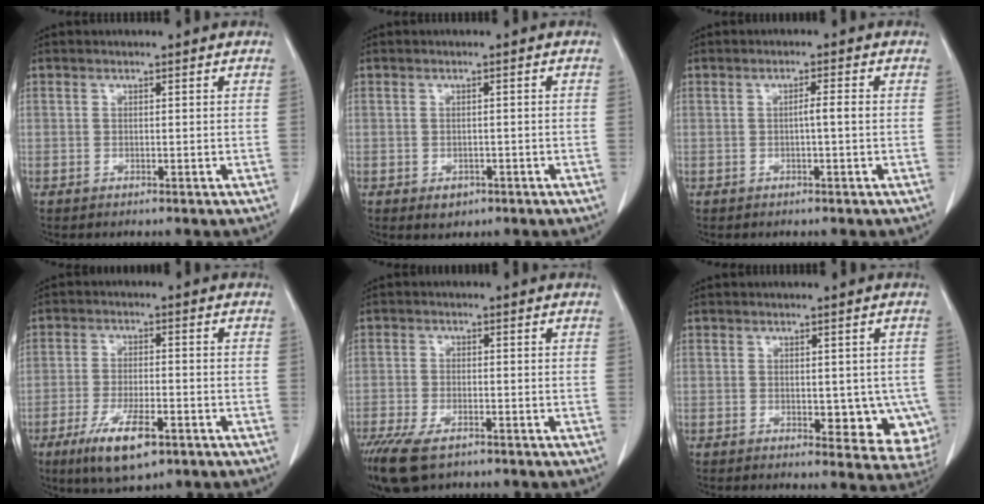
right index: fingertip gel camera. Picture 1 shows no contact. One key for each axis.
{"total": 1.9, "fx": -1.0, "fy": 1.3, "fz": 0.9, "tx": -0.009, "ty": 0.001, "tz": -0.003}
{"total": 1.7, "fx": -0.1, "fy": -0.3, "fz": 1.7, "tx": -0.029, "ty": 0.002, "tz": -0.001}
{"total": 9.2, "fx": -5.1, "fy": 2.3, "fz": 7.3, "tx": -0.140, "ty": -0.017, "tz": -0.079}
{"total": 9.1, "fx": -6.4, "fy": 3.4, "fz": 5.5, "tx": -0.107, "ty": -0.017, "tz": -0.105}
{"total": 8.7, "fx": -2.0, "fy": 4.9, "fz": 6.9, "tx": -0.063, "ty": -0.003, "tz": -0.016}